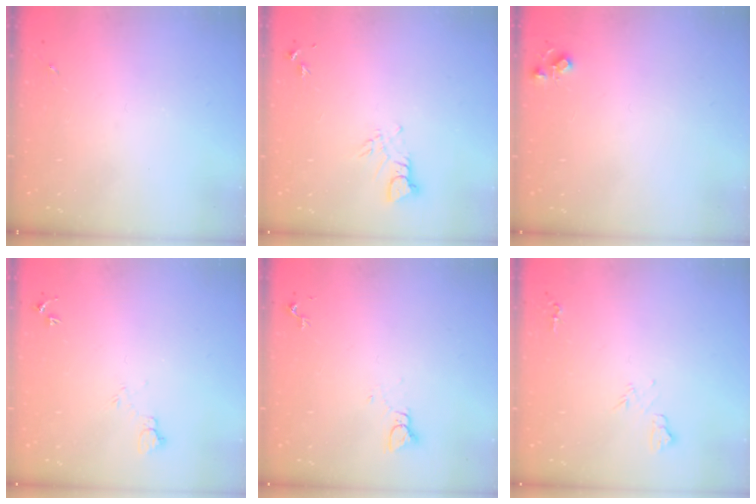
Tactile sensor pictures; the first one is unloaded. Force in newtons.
{"total": 3.9, "press": 3.9, "slide": 0.4}
{"total": 5.1, "press": 5.1, "slide": 0.7}
{"total": 4.2, "press": 4.1, "slide": 0.5}
{"total": 2.8, "press": 2.8, "slide": 0.1}
{"total": 5.8, "press": 5.8, "slide": 0.7}